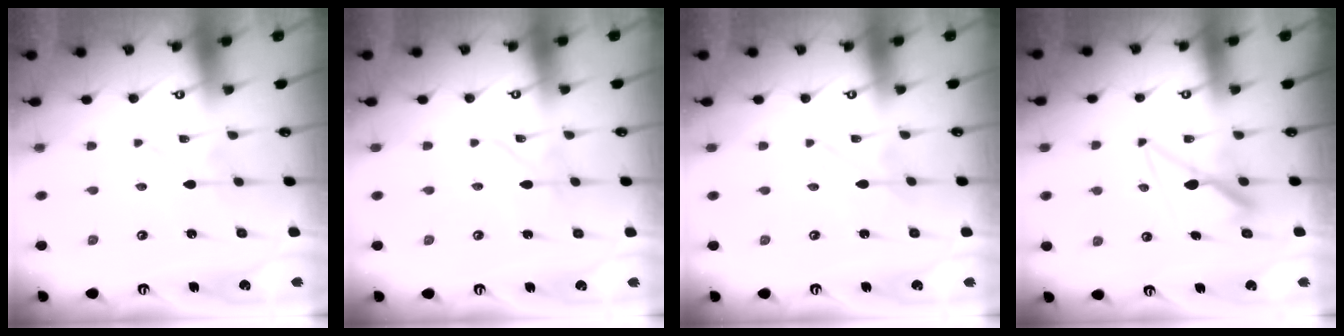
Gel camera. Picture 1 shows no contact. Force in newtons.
{"total": 2.6, "press": 2.6, "slide": 0.1}
{"total": 0.0}
{"total": 7.5, "press": 7.5, "slide": 0.6}